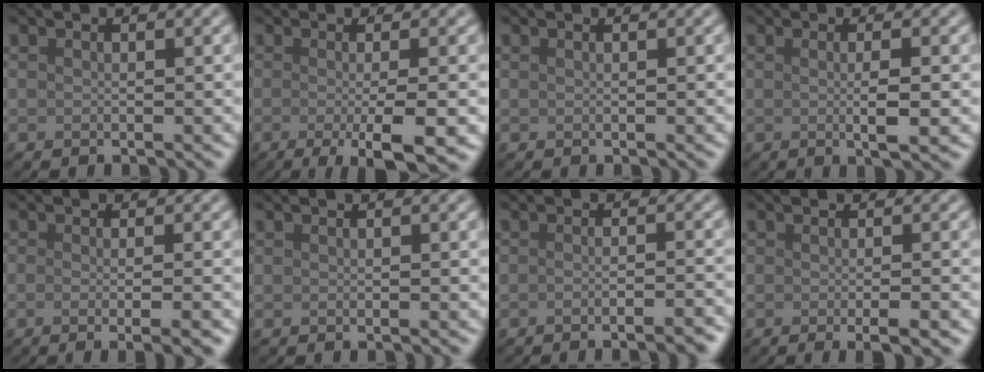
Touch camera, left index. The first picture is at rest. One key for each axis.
{"total": 6.5, "fx": -1.7, "fy": 1.6, "fz": 6.1, "tx": -0.079, "ty": -0.013, "tz": -0.024}
{"total": 0.0}
{"total": 3.3, "fx": -0.1, "fy": 0.7, "fz": 3.2, "tx": -0.048, "ty": -0.004, "tz": -0.002}
{"total": 5.4, "fx": -1.0, "fy": 2.5, "fz": 4.7, "tx": -0.021, "ty": 0.002, "tz": -0.027}
{"total": 0.0}
{"total": 3.6, "fx": -2.2, "fy": 1.0, "fz": 2.7, "tx": -0.022, "ty": 0.011, "tz": -0.035}
{"total": 3.0, "fx": -0.9, "fy": 0.8, "fz": 2.8, "tx": -0.026, "ty": -0.004, "tz": -0.012}